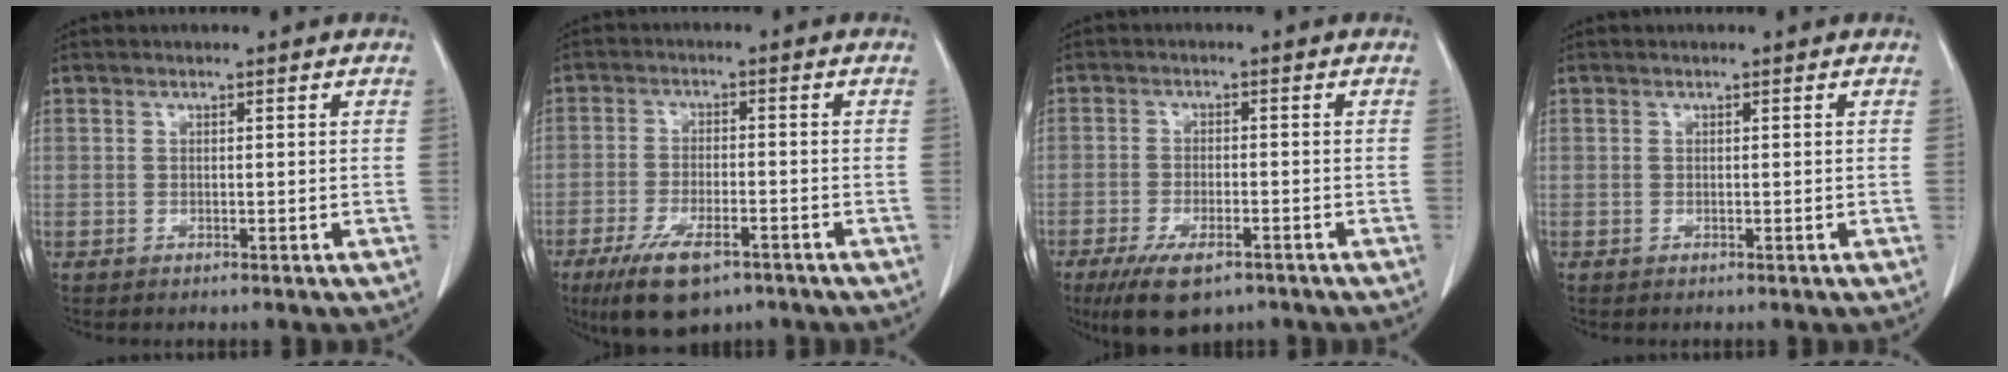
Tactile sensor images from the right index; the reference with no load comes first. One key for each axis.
{"total": 9.2, "fx": -5.8, "fy": 3.1, "fz": 6.4, "tx": -0.122, "ty": -0.015, "tz": -0.093}
{"total": 7.9, "fx": -5.2, "fy": 2.8, "fz": 5.3, "tx": -0.097, "ty": -0.014, "tz": -0.082}
{"total": 0.0}